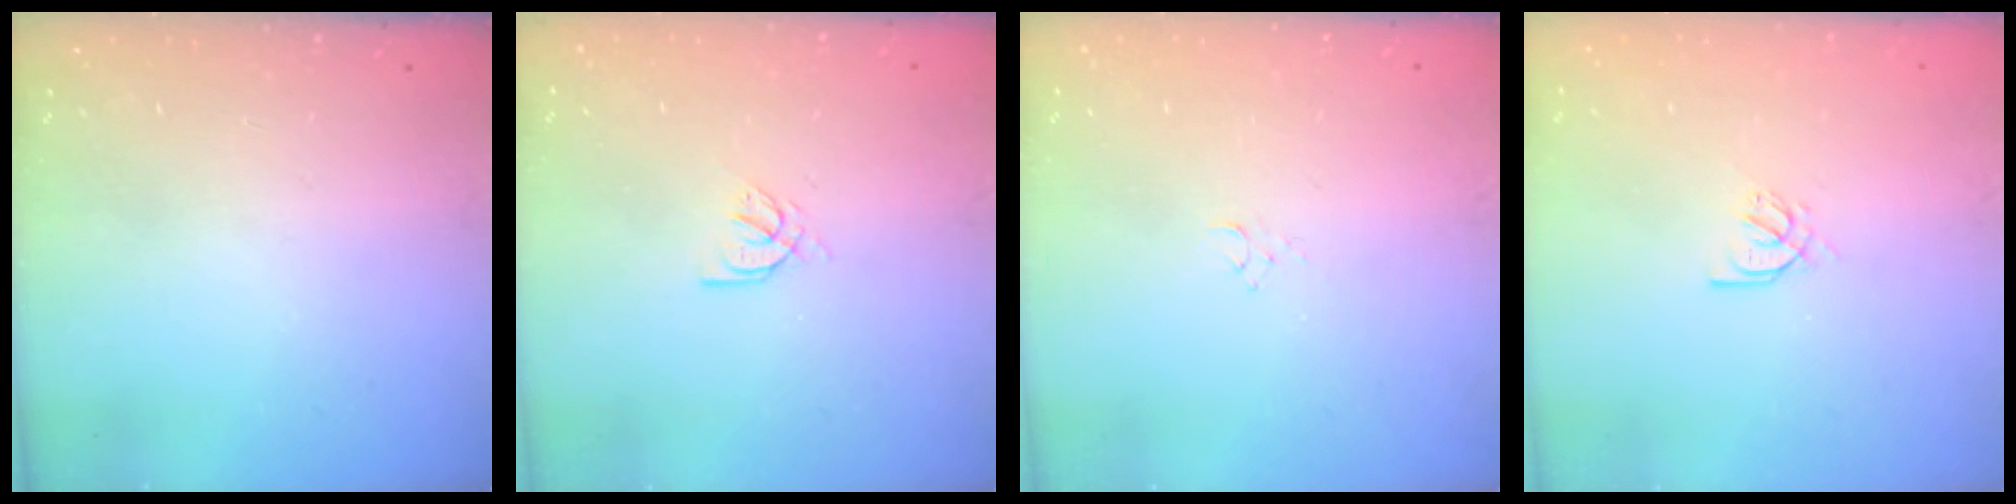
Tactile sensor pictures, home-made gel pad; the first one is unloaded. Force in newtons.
{"total": 3.6, "press": 3.6, "slide": 0.2}
{"total": 2.9, "press": 2.9, "slide": 0.3}
{"total": 3.5, "press": 3.5, "slide": 0.2}